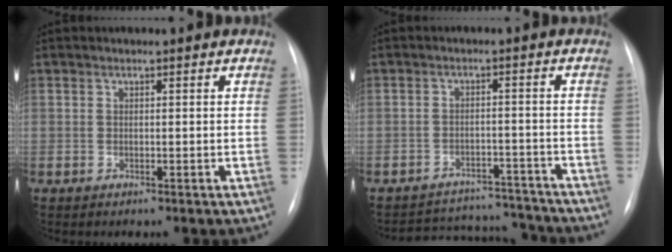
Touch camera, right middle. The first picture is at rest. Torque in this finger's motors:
{"motor_torque": [0.43, -0.75, -0.03, 0.01]}